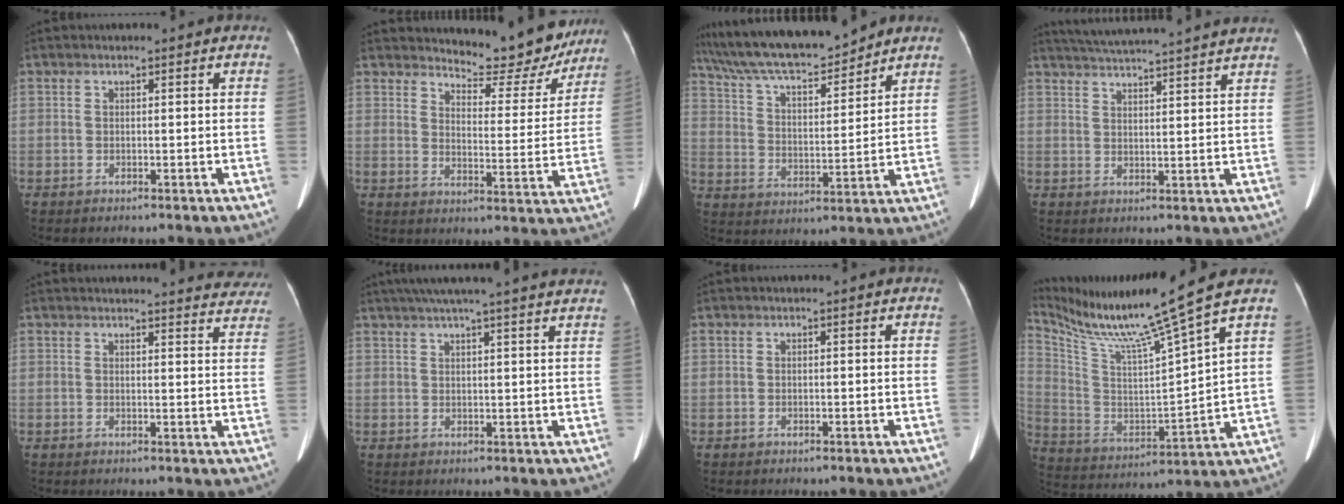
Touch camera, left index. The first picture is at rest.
{"total": 12.5, "force": [11.8, 2.8, 2.9], "torque": [-0.034, -0.034, 0.144]}
{"total": 16.9, "force": [14.9, 2.1, 7.6], "torque": [-0.144, 0.010, 0.260]}
{"total": 16.7, "force": [15.4, -0.7, 6.4], "torque": [-0.118, 0.003, 0.209]}
{"total": 15.7, "force": [15.2, 2.4, 2.7], "torque": [-0.005, -0.059, 0.145]}
{"total": 17.4, "force": [15.0, -0.5, 8.7], "torque": [-0.143, 0.023, 0.192]}
{"total": 0.0}
{"total": 17.6, "force": [14.3, -2.9, 9.8], "torque": [-0.194, -0.043, 0.259]}